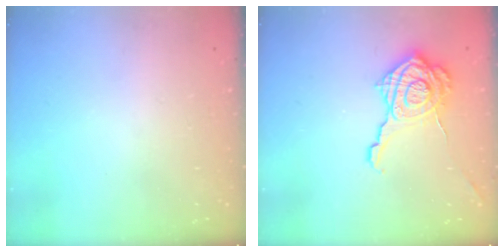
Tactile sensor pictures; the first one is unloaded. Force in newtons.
{"total": 18.2, "press": 18.1, "slide": 0.9}